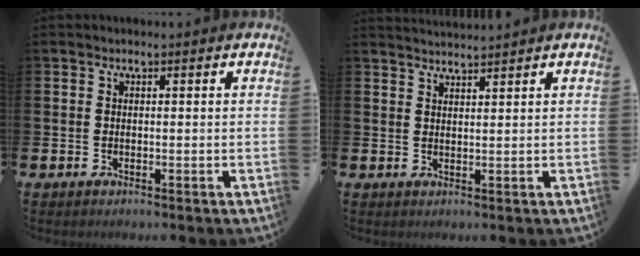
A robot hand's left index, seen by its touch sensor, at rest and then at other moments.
{"total": 2.1, "force": [2.1, -0.2, -0.1], "torque": [0.007, -0.014, 0.037]}